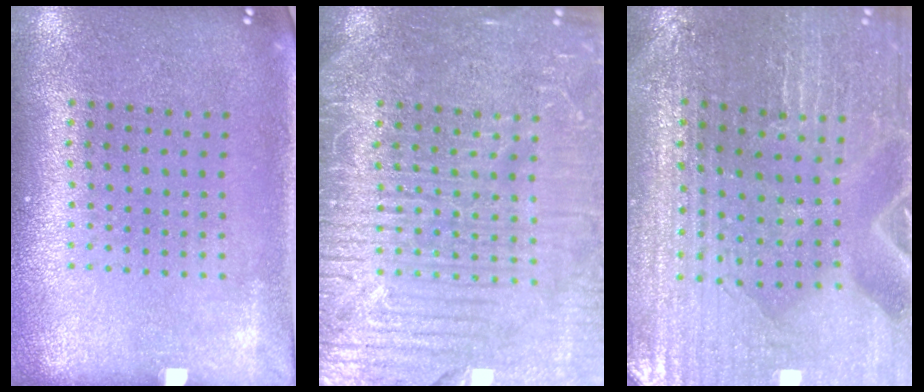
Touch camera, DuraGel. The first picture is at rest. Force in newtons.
{"total": 7.2, "press": 7.2, "slide": 0.9}
{"total": 1.7, "press": 1.7, "slide": 0.2}